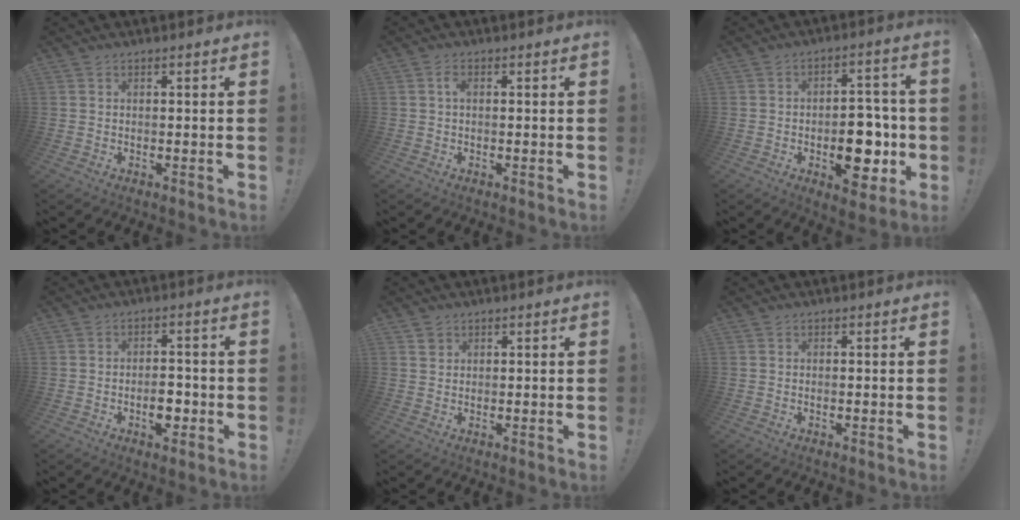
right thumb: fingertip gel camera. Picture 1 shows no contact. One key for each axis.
{"total": 1.7, "fx": 0.1, "fy": 0.9, "fz": 1.5, "tx": -0.030, "ty": 0.006, "tz": 0.001}
{"total": 15.0, "fx": -3.9, "fy": 9.0, "fz": 11.4, "tx": -0.121, "ty": 0.024, "tz": -0.052}
{"total": 6.2, "fx": -2.2, "fy": 3.6, "fz": 4.6, "tx": -0.062, "ty": 0.009, "tz": -0.038}
{"total": 1.5, "fx": 1.1, "fy": 1.1, "fz": 0.2, "tx": 0.009, "ty": -0.006, "tz": 0.019}
{"total": 0.0}